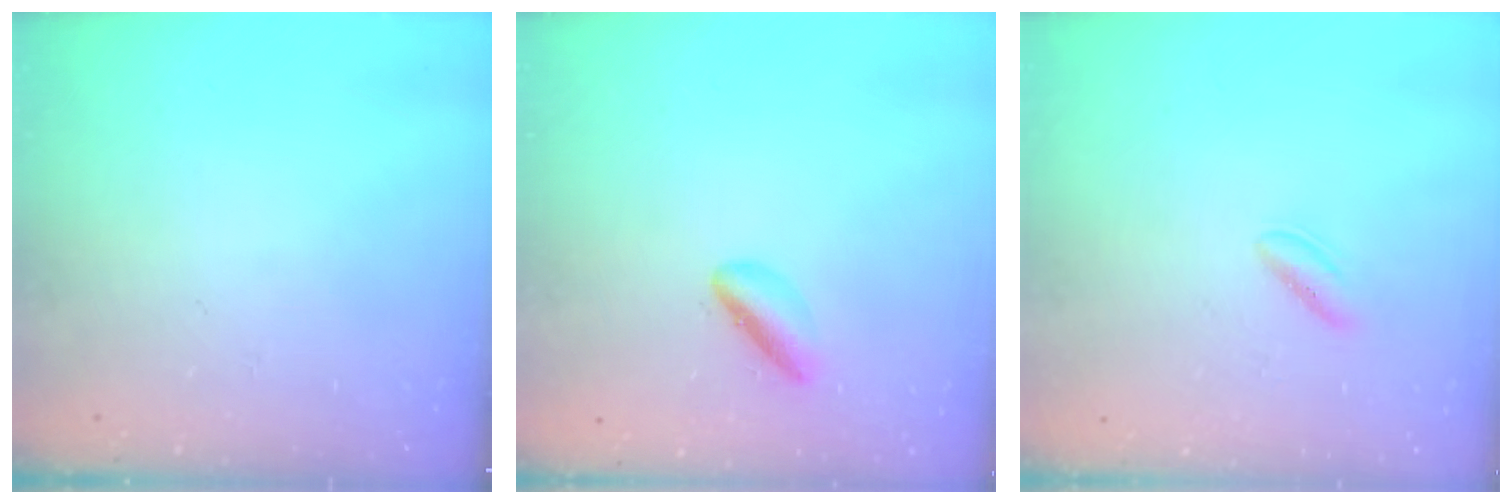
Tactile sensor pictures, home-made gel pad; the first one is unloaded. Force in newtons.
{"total": 3.3, "press": 3.2, "slide": 0.8}
{"total": 2.3, "press": 2.1, "slide": 0.9}